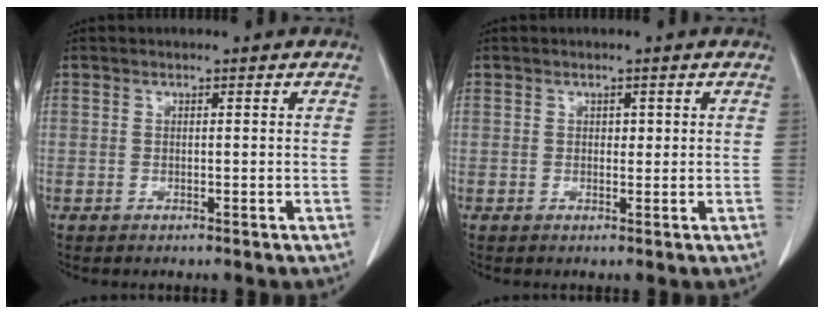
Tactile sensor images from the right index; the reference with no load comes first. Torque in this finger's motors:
{"motor_torque": [0.15, -0.09, 0.01, 0.02]}